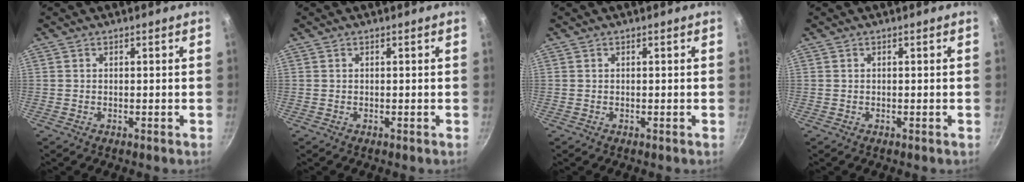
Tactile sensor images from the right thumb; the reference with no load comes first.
{"total": 0.0}
{"total": 0.0}
{"total": 0.0}